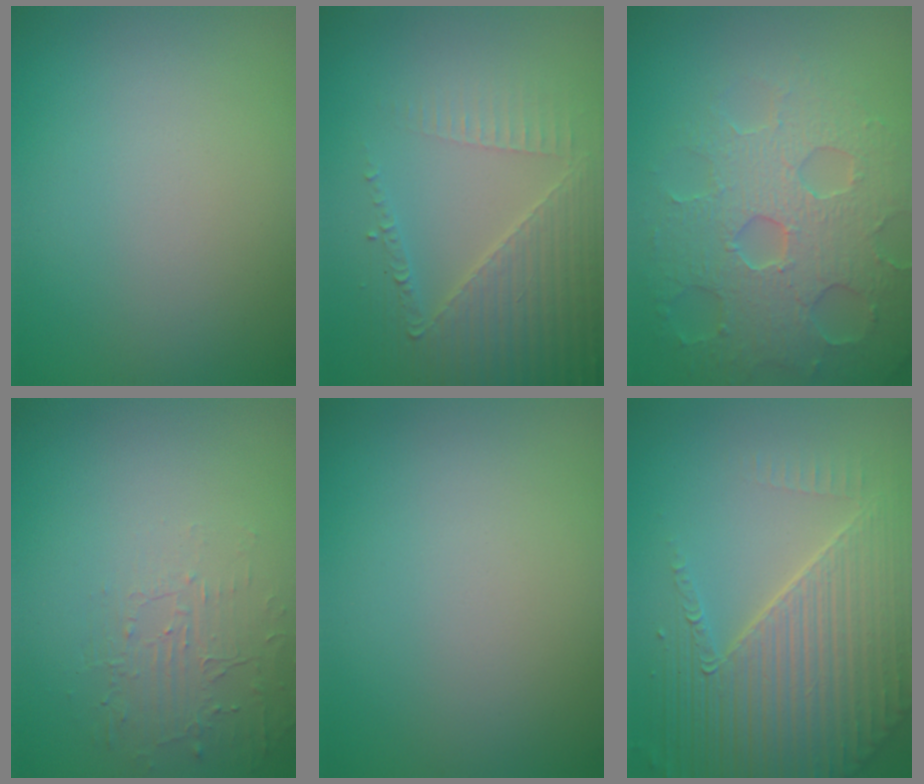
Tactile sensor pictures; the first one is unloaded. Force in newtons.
{"total": 4.1, "press": 4.0, "slide": 0.6}
{"total": 7.3, "press": 5.7, "slide": 4.5}
{"total": 1.8, "press": 0.7, "slide": 1.7}
{"total": 0.0}
{"total": 7.0, "press": 5.4, "slide": 4.4}